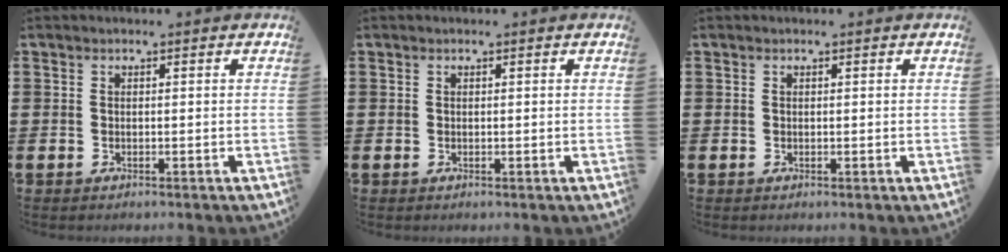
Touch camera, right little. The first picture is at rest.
{"total": 0.0}
{"total": 0.0}